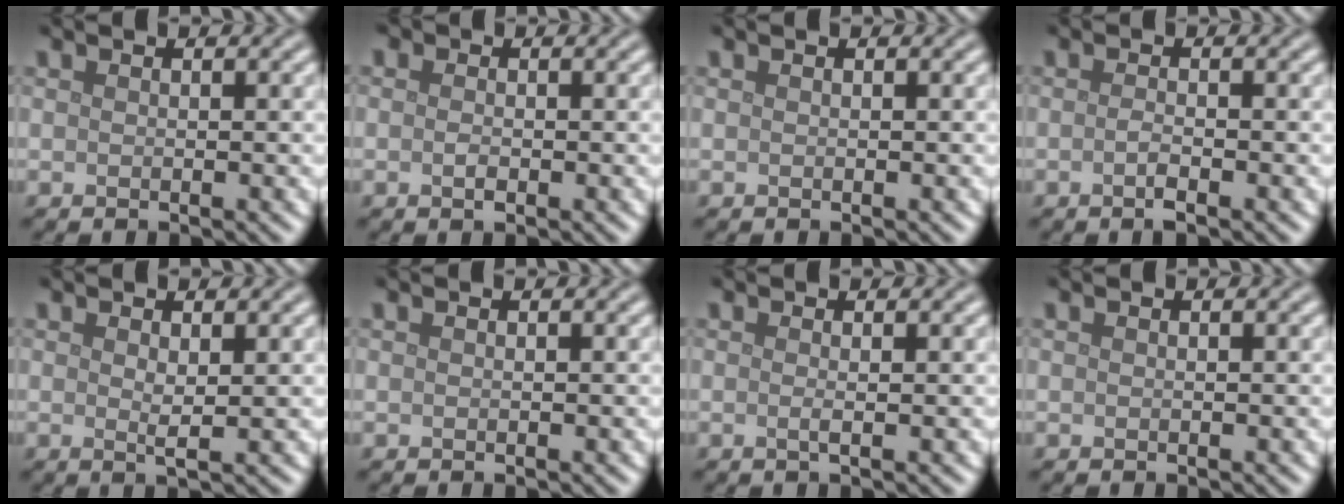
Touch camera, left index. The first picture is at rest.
{"total": 1.1, "force": [-0.2, 0.7, 0.8], "torque": [-0.017, 0.000, -0.006]}
{"total": 0.0}
{"total": 1.3, "force": [-0.6, 0.3, 1.2], "torque": [-0.022, -0.001, -0.013]}
{"total": 1.1, "force": [0.4, 0.2, 1.0], "torque": [-0.019, -0.003, 0.005]}
{"total": 0.0}
{"total": 1.0, "force": [-0.1, 0.3, 1.0], "torque": [-0.014, -0.002, -0.005]}
{"total": 0.0}